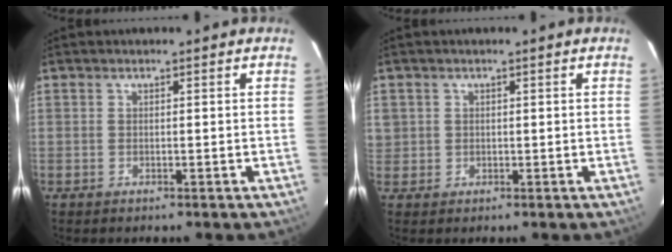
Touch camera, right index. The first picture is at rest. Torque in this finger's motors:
{"motor_torque": [0.54, 0.05, 0.25, 0.04]}